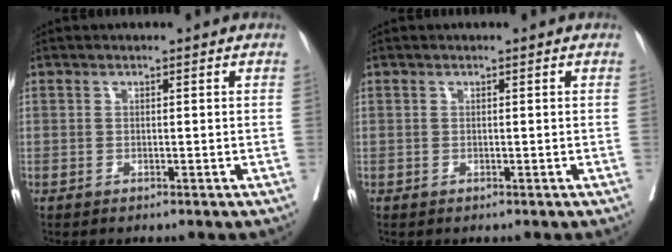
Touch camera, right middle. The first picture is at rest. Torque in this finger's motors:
{"motor_torque": [0.80, -0.95, 0.00, 0.00]}